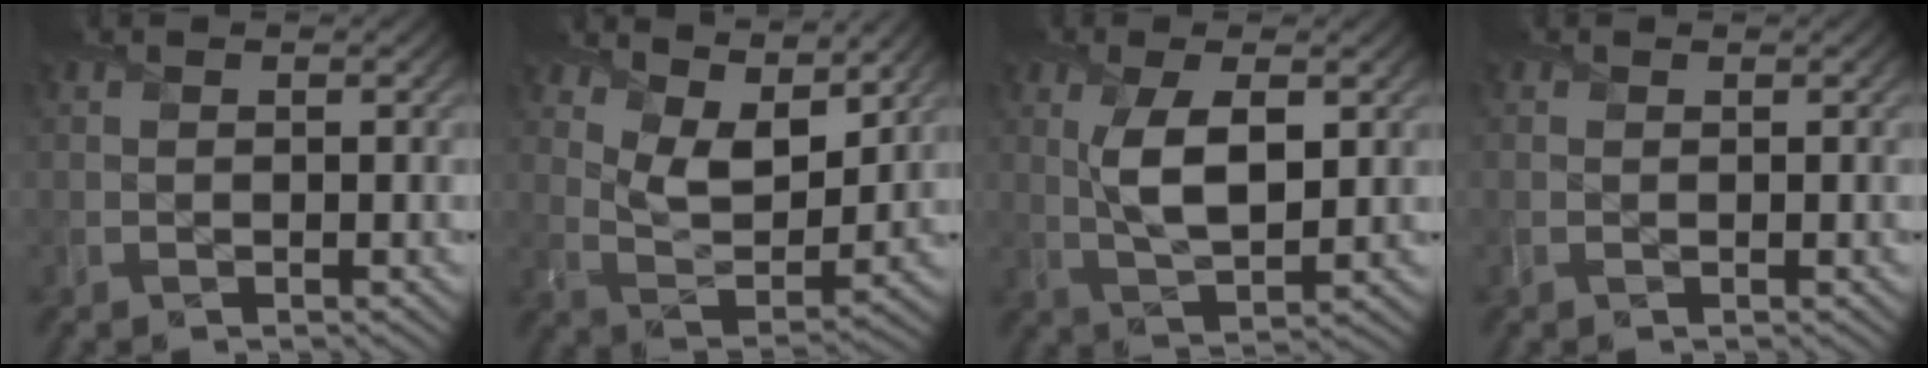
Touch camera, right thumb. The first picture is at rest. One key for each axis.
{"total": 9.1, "fx": 6.0, "fy": 3.9, "fz": 5.6, "tx": -0.129, "ty": -0.001, "tz": 0.105}
{"total": 7.2, "fx": 1.4, "fy": 3.0, "fz": 6.3, "tx": -0.135, "ty": -0.001, "tz": 0.029}
{"total": 0.0}